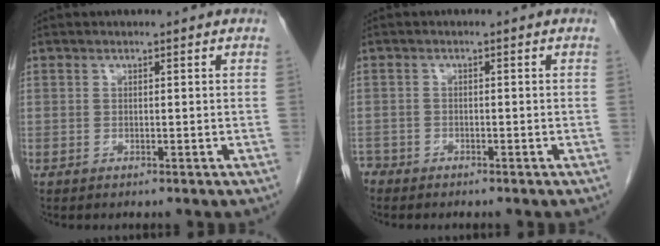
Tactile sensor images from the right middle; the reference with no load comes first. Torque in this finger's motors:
{"motor_torque": [0.57, -0.17, 0.24, -0.03]}